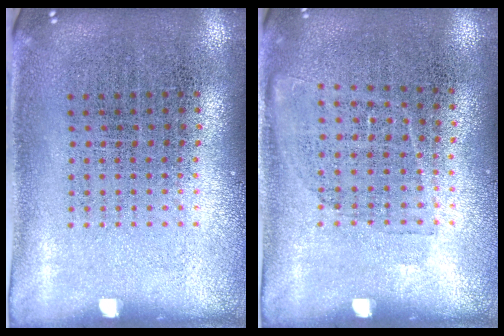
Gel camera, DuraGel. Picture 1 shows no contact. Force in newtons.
{"total": 1.0, "press": 0.8, "slide": 0.5}